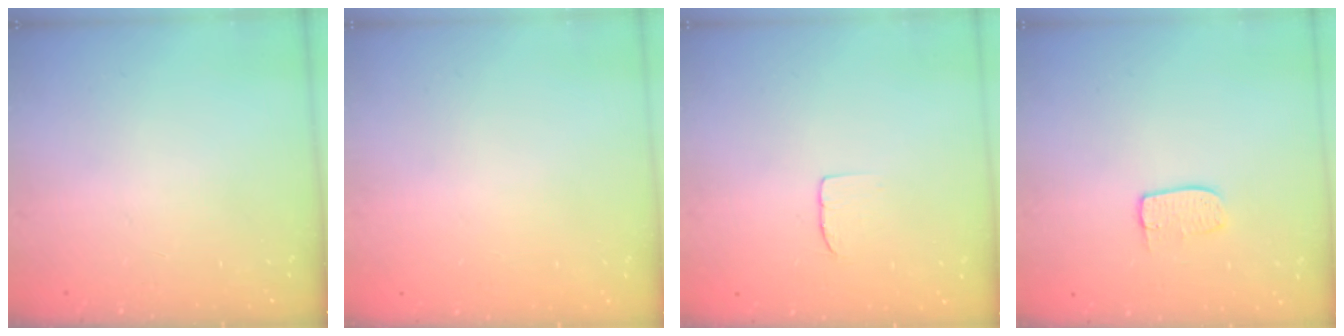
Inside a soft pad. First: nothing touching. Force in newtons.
{"total": 0.0}
{"total": 3.9, "press": 3.9, "slide": 0.3}
{"total": 5.4, "press": 5.4, "slide": 0.3}